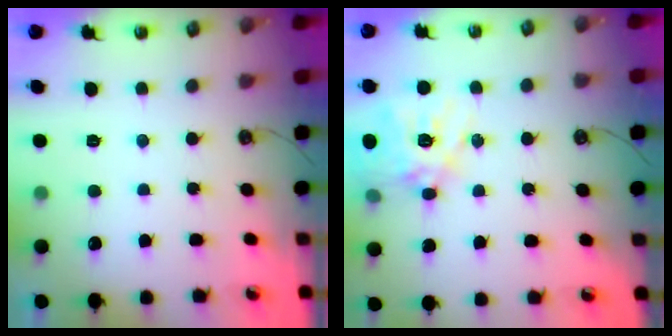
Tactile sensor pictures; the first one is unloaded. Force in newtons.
{"total": 16.9, "press": 16.8, "slide": 1.5}